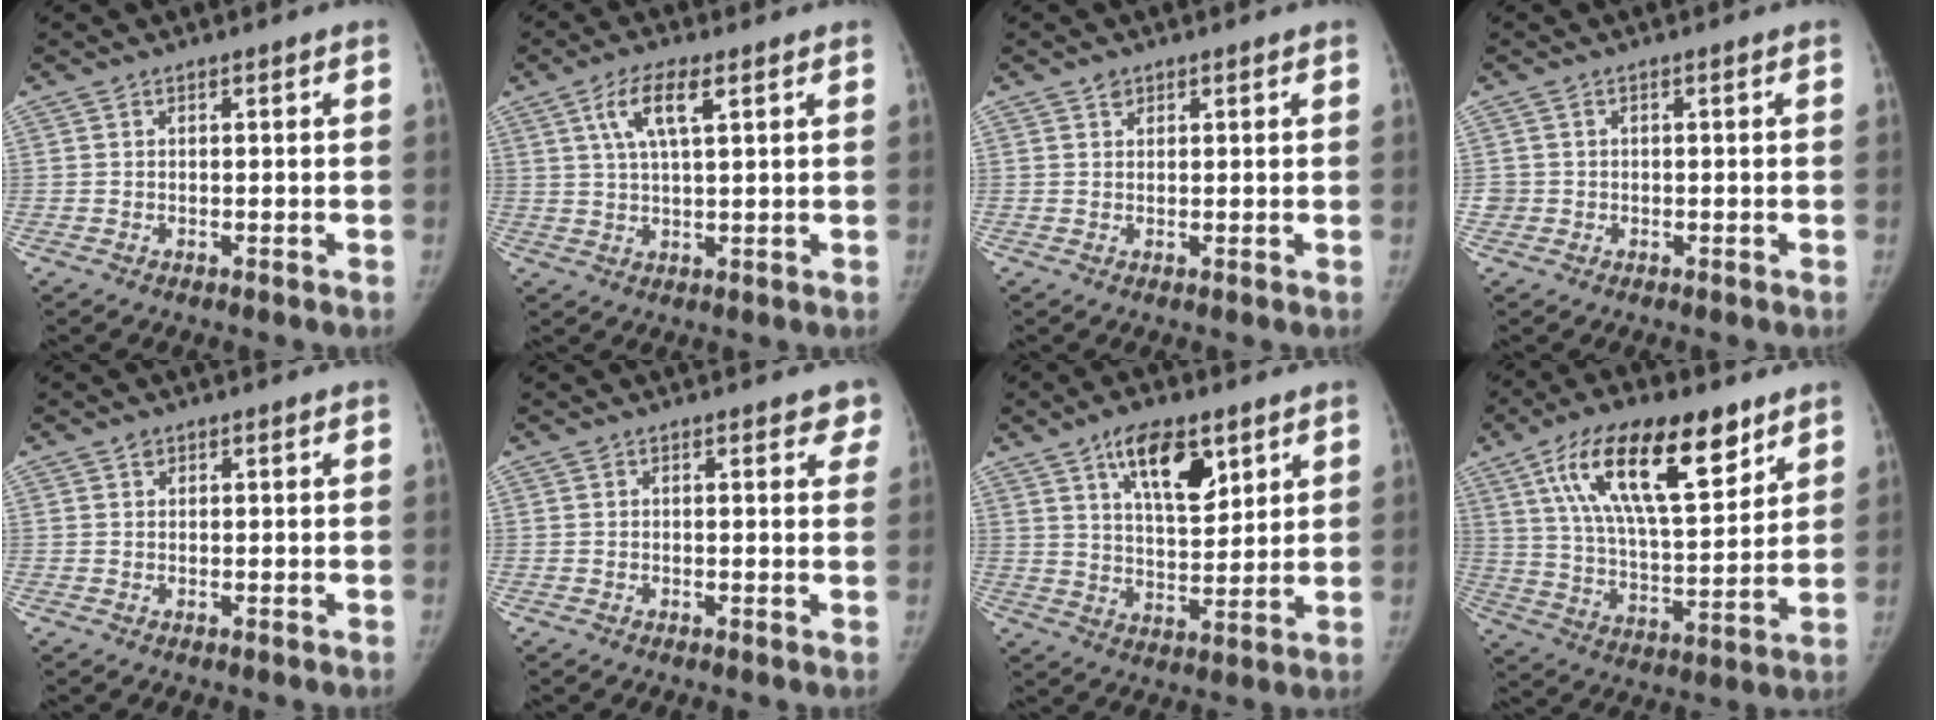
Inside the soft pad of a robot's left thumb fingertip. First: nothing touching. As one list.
[{"total": 6.9, "force": [3.0, 2.1, 5.8], "torque": [-0.109, -0.006, 0.058]}, {"total": 1.5, "force": [1.0, 1.1, 0.4], "torque": [0.004, -0.005, 0.015]}, {"total": 1.3, "force": [-0.3, 1.2, -0.2], "torque": [0.018, 0.001, -0.007]}, {"total": 1.2, "force": [0.8, 0.8, 0.4], "torque": [0.001, -0.004, 0.011]}, {"total": 3.5, "force": [2.5, 1.5, 1.9], "torque": [0.011, -0.006, 0.021]}, {"total": 11.8, "force": [6.4, 5.4, 8.4], "torque": [-0.104, -0.040, 0.111]}, {"total": 22.0, "force": [11.6, 8.9, 16.4], "torque": [-0.246, -0.039, 0.203]}]